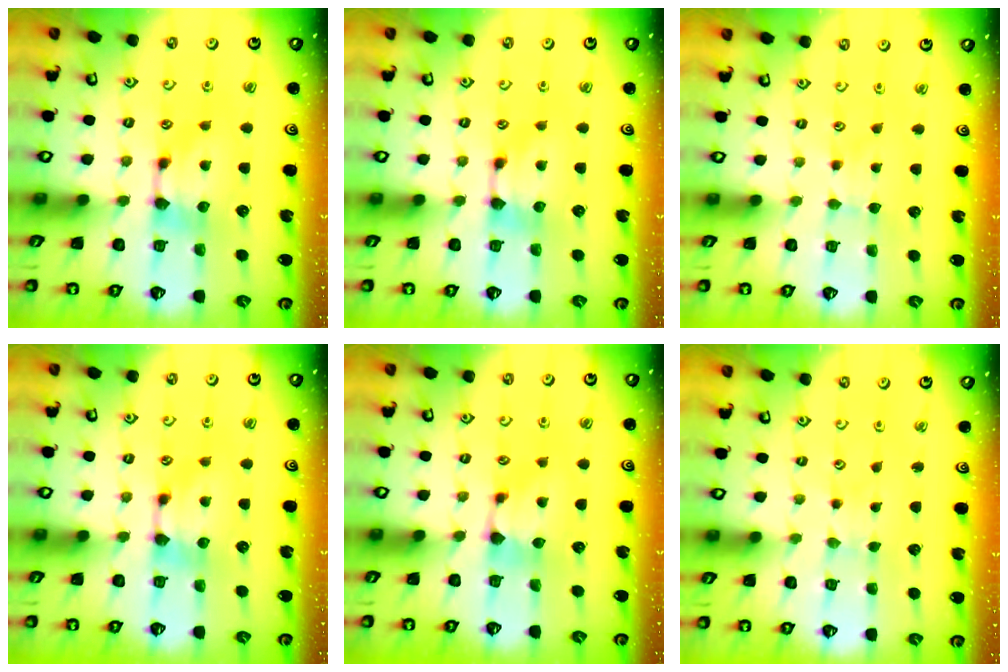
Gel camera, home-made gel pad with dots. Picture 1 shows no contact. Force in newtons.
{"total": 0.0}
{"total": 2.3, "press": 2.2, "slide": 0.5}
{"total": 0.0}
{"total": 0.9, "press": 0.6, "slide": 0.6}
{"total": 3.6, "press": 3.6, "slide": 0.1}